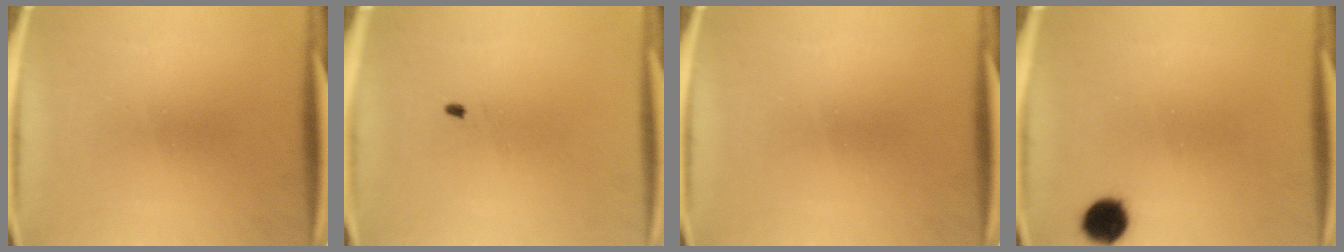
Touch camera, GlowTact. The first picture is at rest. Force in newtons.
{"total": 0.5}
{"total": 0.0}
{"total": 5.4}